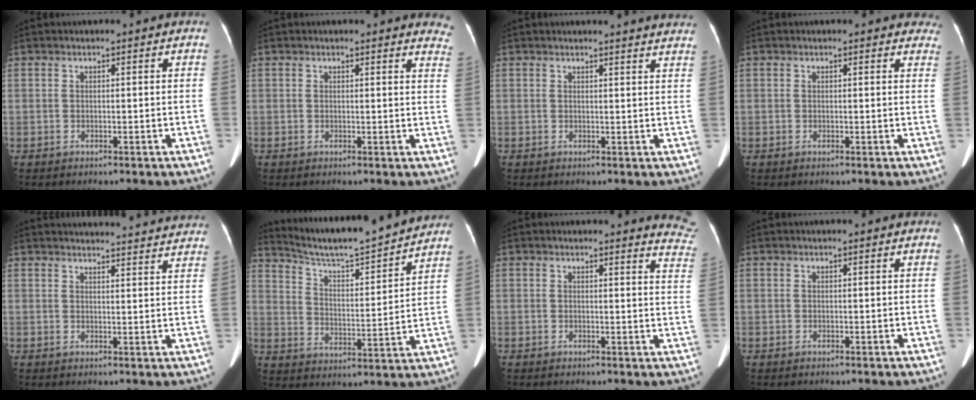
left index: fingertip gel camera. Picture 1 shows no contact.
{"total": 5.6, "force": [5.4, 1.2, 0.8], "torque": [0.019, -0.021, 0.021]}
{"total": 7.4, "force": [7.2, -0.1, 1.8], "torque": [-0.015, -0.013, 0.054]}
{"total": 4.1, "force": [3.6, 1.8, 0.6], "torque": [0.019, -0.009, 0.009]}
{"total": 20.4, "force": [19.9, 1.5, 4.3], "torque": [-0.047, -0.025, 0.227]}
{"total": 16.3, "force": [15.4, -0.2, 5.3], "torque": [-0.099, -0.005, 0.236]}
{"total": 6.1, "force": [6.1, 0.5, 0.2], "torque": [0.016, -0.055, 0.029]}
{"total": 0.0}